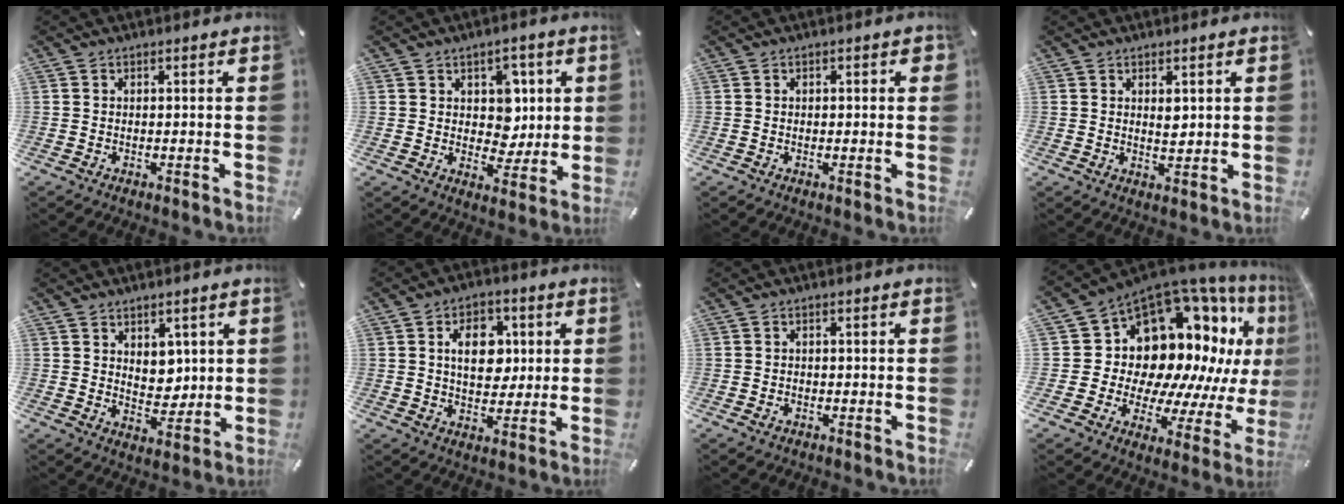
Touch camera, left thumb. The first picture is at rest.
{"total": 7.9, "force": [2.2, 6.9, 3.0], "torque": [-0.035, -0.005, 0.039]}
{"total": 1.1, "force": [0.0, 0.8, 0.7], "torque": [-0.005, 0.003, -0.004]}
{"total": 3.0, "force": [1.2, 1.8, 2.1], "torque": [-0.029, -0.003, 0.017]}
{"total": 5.7, "force": [2.7, 4.7, 1.7], "torque": [-0.017, -0.014, 0.047]}
{"total": 10.6, "force": [2.2, 7.6, 7.0], "torque": [-0.095, 0.001, 0.033]}
{"total": 1.4, "force": [-0.5, 1.0, 0.7], "torque": [-0.016, 0.004, -0.012]}
{"total": 16.4, "force": [7.2, 12.2, 8.4], "torque": [-0.114, -0.110, 0.147]}